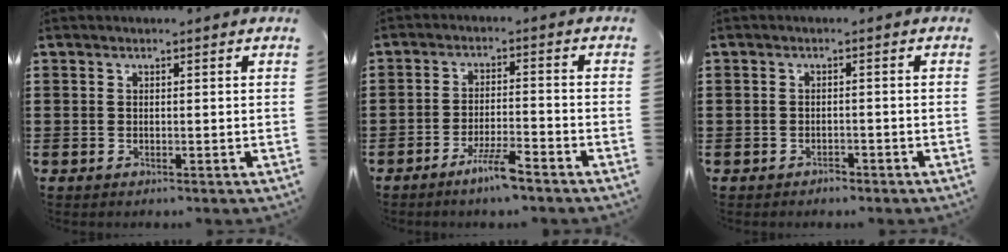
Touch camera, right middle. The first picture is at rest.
{"total": 5.0, "force": [-3.7, 0.5, 3.3], "torque": [-0.066, -0.001, -0.068]}
{"total": 1.2, "force": [-1.2, 0.4, 0.1], "torque": [-0.005, 0.002, -0.027]}